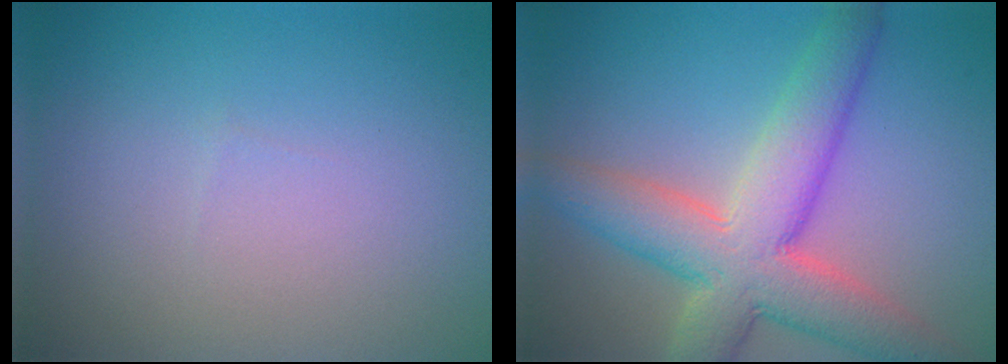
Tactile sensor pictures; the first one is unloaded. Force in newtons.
{"total": 8.9, "press": 8.8, "slide": 0.6}